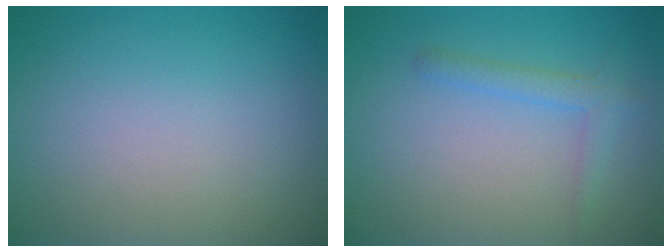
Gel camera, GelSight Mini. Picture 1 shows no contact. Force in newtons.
{"total": 1.9, "press": 1.9, "slide": 0.1}